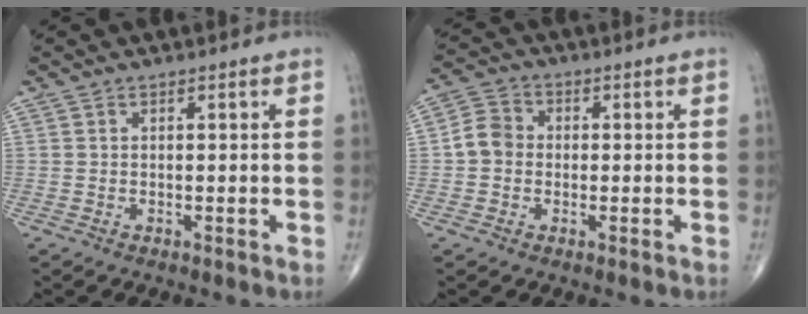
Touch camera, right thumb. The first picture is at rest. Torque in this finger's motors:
{"motor_torque": [-0.06, 0.12, 0.05, 0.01, 0.04]}